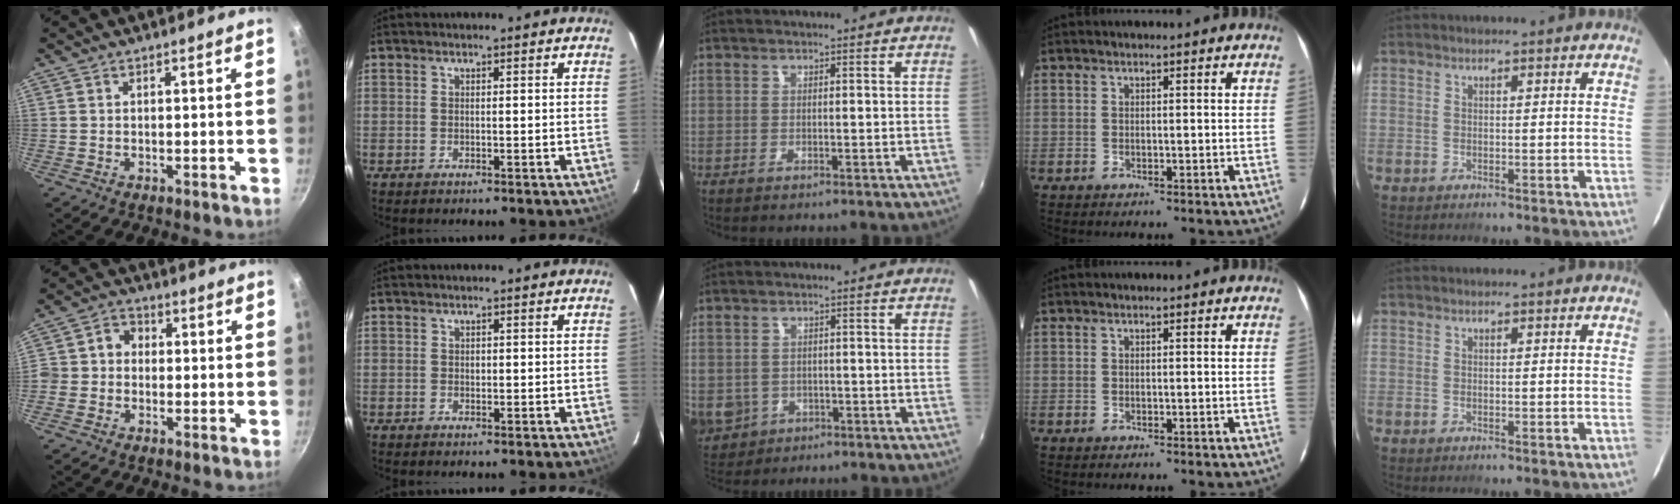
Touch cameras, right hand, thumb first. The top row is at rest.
{"thumb": {"total": 4.7, "force": [-0.5, 4.3, 2.0], "torque": [-0.005, 0.011, -0.025]}, "index": {"total": 0.6, "force": [0.0, 0.6, 0.2], "torque": [-0.002, 0.002, 0.001]}, "middle": {"total": 7.8, "force": [-1.8, 6.8, 3.3], "torque": [-0.085, -0.010, -0.015]}}